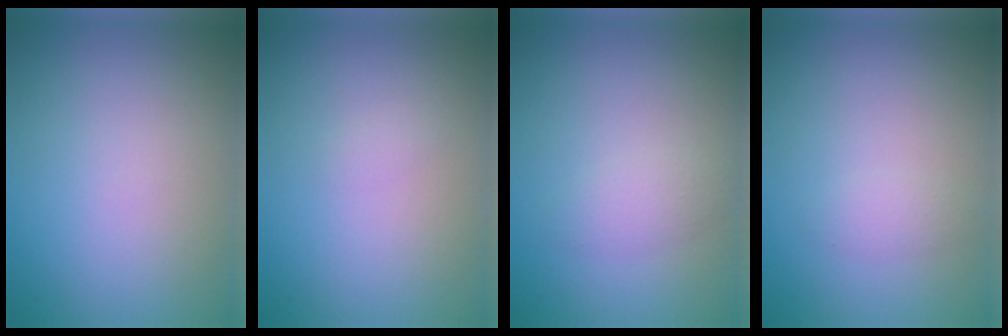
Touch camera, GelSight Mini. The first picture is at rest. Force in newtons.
{"total": 0.6, "press": 0.6, "slide": 0.0}
{"total": 1.7, "press": 1.7, "slide": 0.0}
{"total": 1.1, "press": 1.1, "slide": 0.1}